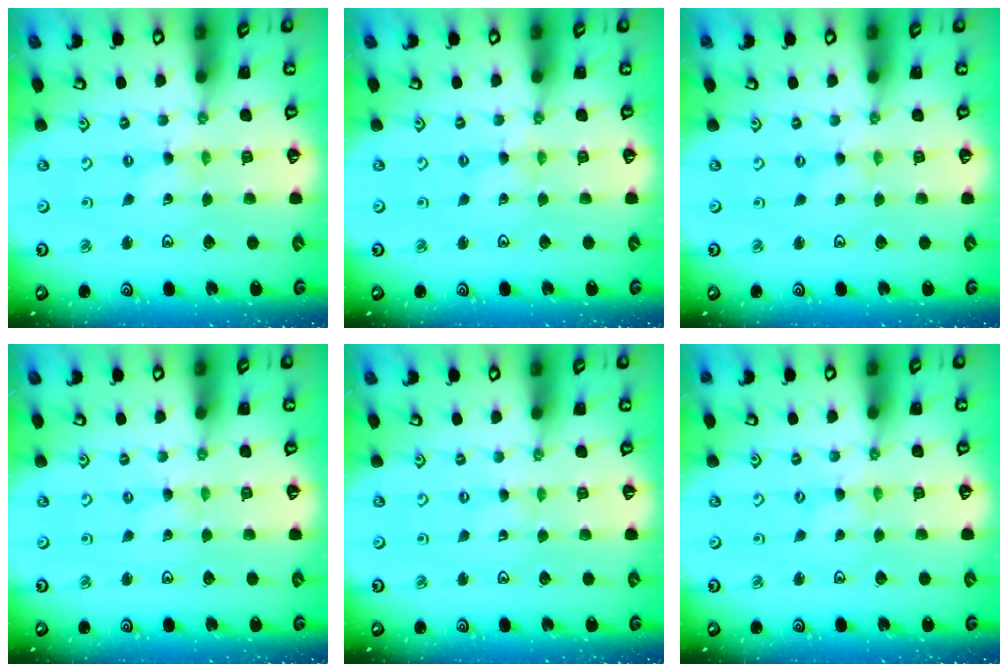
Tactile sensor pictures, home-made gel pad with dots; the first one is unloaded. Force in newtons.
{"total": 1.1, "press": 1.1, "slide": 0.3}
{"total": 0.0}
{"total": 0.0}
{"total": 0.0}
{"total": 0.0}